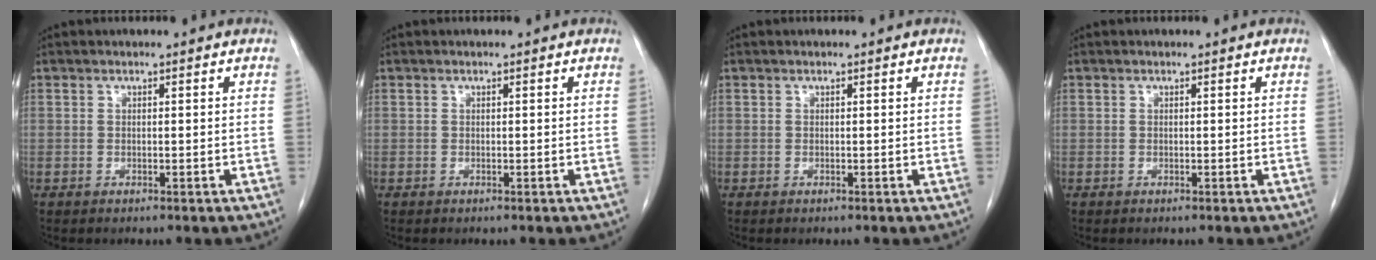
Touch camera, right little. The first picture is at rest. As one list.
[{"total": 0.0}, {"total": 0.0}, {"total": 0.0}]